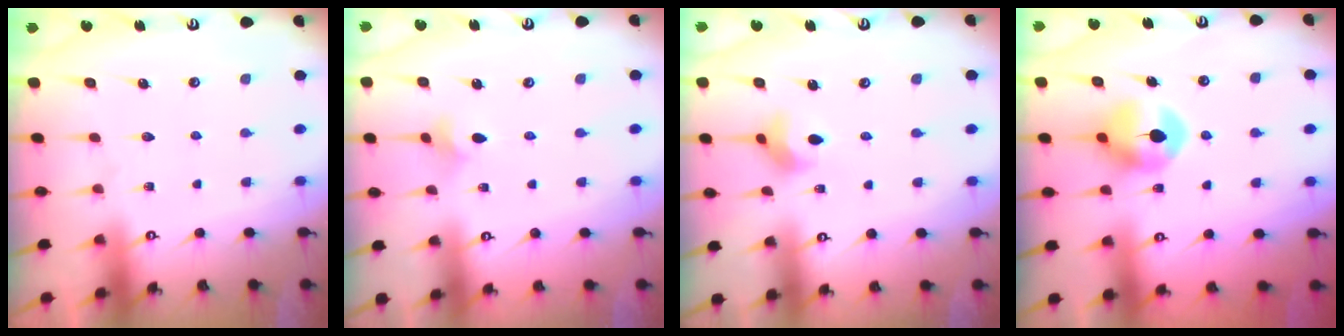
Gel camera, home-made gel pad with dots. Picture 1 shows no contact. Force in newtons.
{"total": 3.1, "press": 3.0, "slide": 0.7}
{"total": 4.8, "press": 4.7, "slide": 0.9}
{"total": 8.7, "press": 8.7, "slide": 0.3}